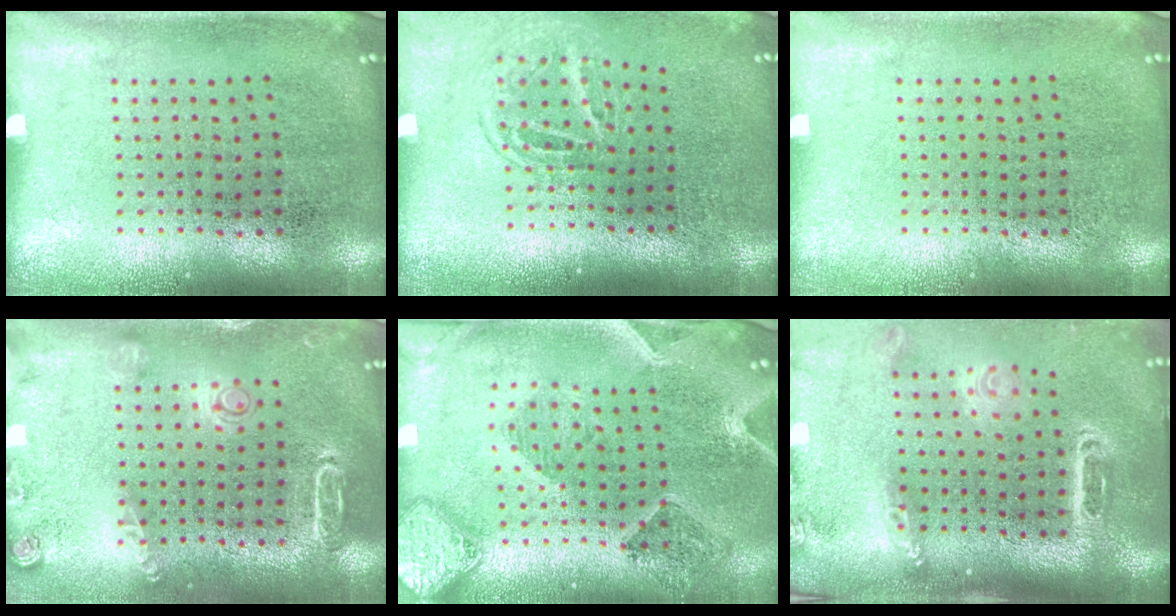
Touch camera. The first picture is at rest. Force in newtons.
{"total": 1.7, "press": 1.1, "slide": 1.3}
{"total": 0.0}
{"total": 1.8, "press": 1.8, "slide": 0.3}
{"total": 1.6, "press": 1.5, "slide": 0.3}
{"total": 2.6, "press": 1.9, "slide": 1.8}